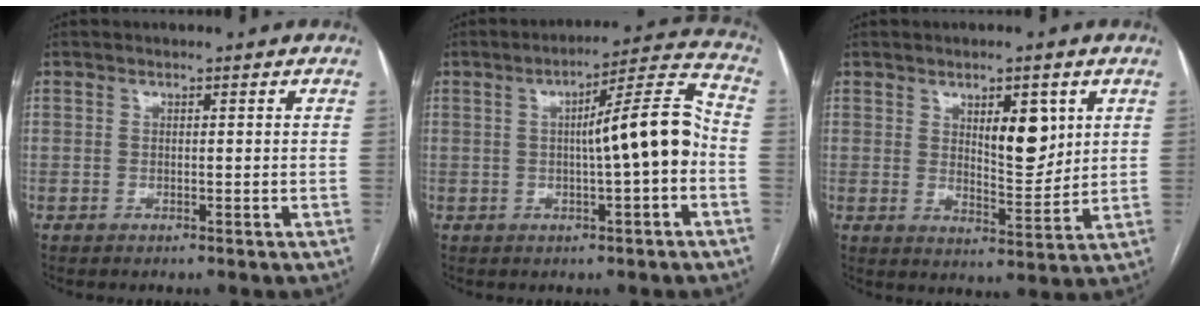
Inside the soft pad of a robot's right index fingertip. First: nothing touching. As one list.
[{"total": 10.6, "force": [-0.9, 0.5, 10.5], "torque": [-0.154, 0.027, -0.016]}, {"total": 7.2, "force": [2.8, 2.6, 6.1], "torque": [-0.095, -0.008, 0.049]}]